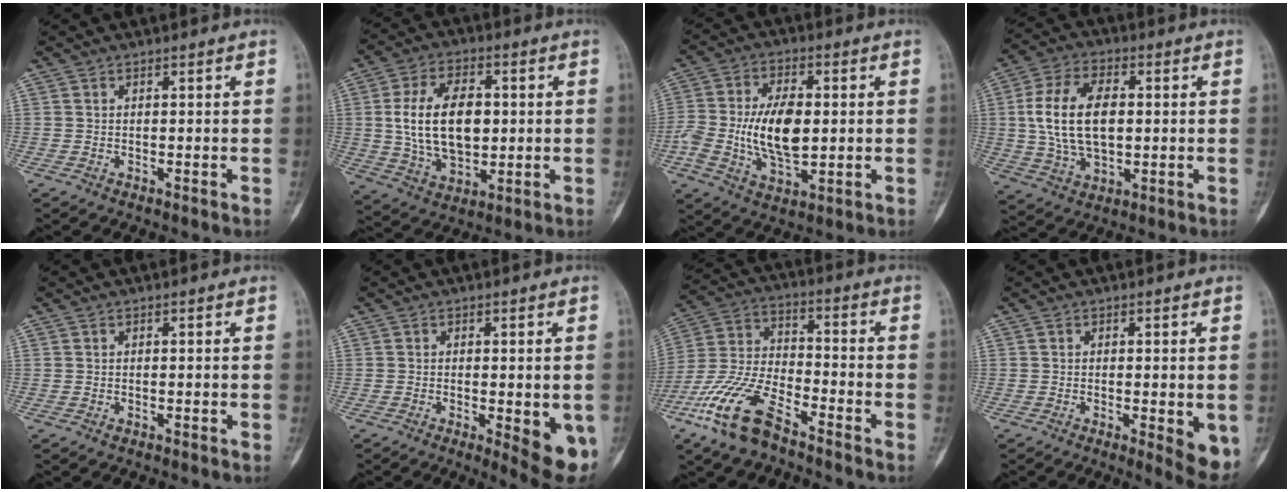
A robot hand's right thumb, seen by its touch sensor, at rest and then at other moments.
{"total": 15.6, "force": [1.3, 9.5, 12.3], "torque": [-0.195, 0.000, 0.028]}
{"total": 13.9, "force": [-0.1, 7.9, 11.4], "torque": [-0.193, 0.003, 0.005]}
{"total": 14.8, "force": [1.1, 8.9, 11.8], "torque": [-0.211, 0.008, 0.023]}
{"total": 0.7, "force": [-0.3, 0.5, 0.4], "torque": [-0.001, 0.002, -0.004]}
{"total": 9.0, "force": [-2.4, 3.0, 8.1], "torque": [-0.090, -0.015, -0.027]}
{"total": 14.7, "force": [-9.4, 6.0, 9.6], "torque": [-0.201, 0.044, -0.192]}
{"total": 6.5, "force": [-1.6, 2.2, 5.9], "torque": [-0.065, -0.015, -0.018]}